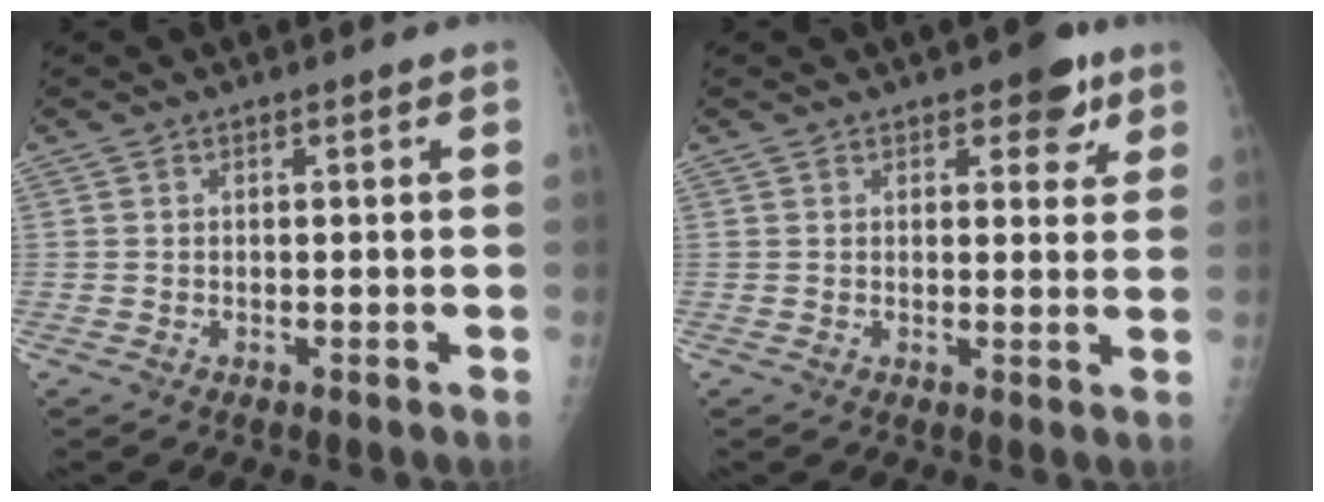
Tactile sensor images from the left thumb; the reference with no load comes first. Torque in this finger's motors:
{"motor_torque": [2.22, 1.55, 0.25, -0.41, 0.02]}